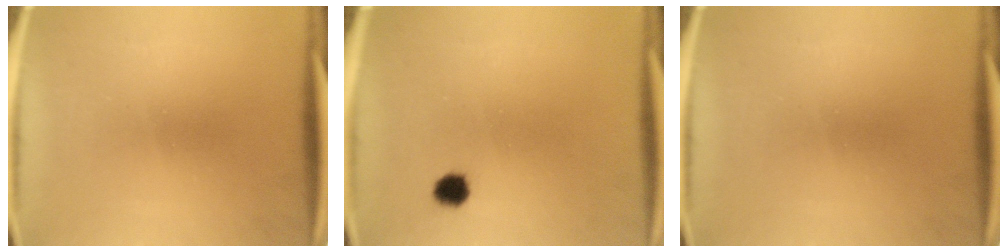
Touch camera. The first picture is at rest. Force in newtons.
{"total": 2.7}
{"total": 0.0}